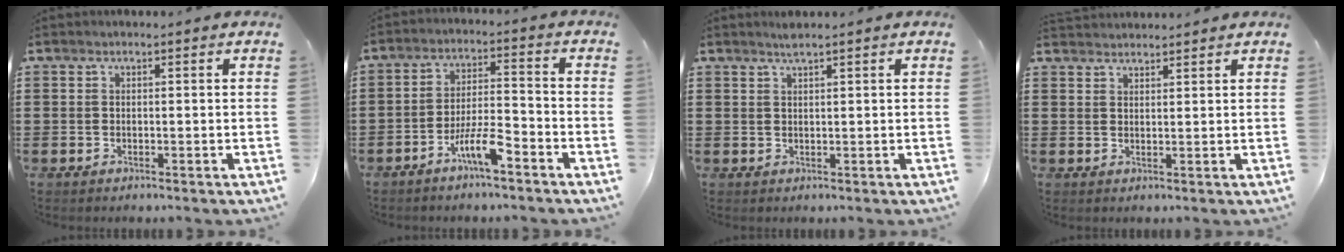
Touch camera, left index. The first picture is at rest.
{"total": 6.8, "force": [-4.4, 1.3, 5.0], "torque": [-0.109, 0.002, -0.085]}
{"total": 1.6, "force": [1.3, 0.0, 0.9], "torque": [-0.019, -0.001, 0.024]}
{"total": 2.0, "force": [2.0, 0.2, -0.1], "torque": [-0.003, -0.001, 0.039]}